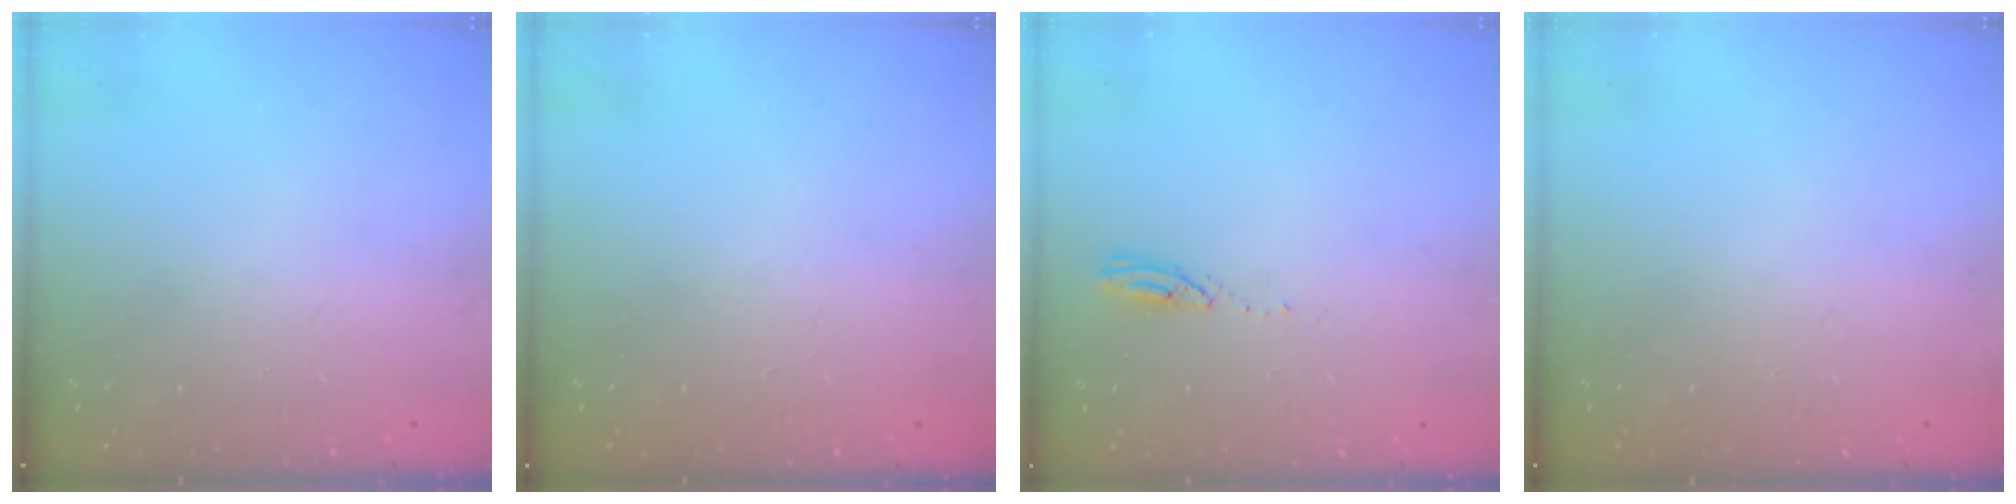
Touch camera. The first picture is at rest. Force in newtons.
{"total": 1.0, "press": 0.1, "slide": 1.0}
{"total": 2.8, "press": 2.8, "slide": 0.4}
{"total": 2.8, "press": 2.3, "slide": 1.7}